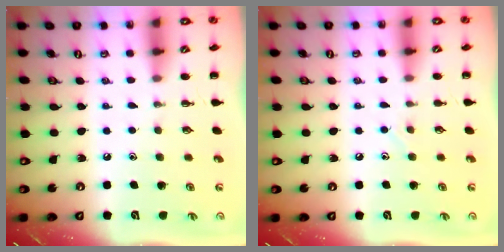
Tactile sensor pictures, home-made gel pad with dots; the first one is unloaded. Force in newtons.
{"total": 4.5, "press": 4.3, "slide": 1.3}